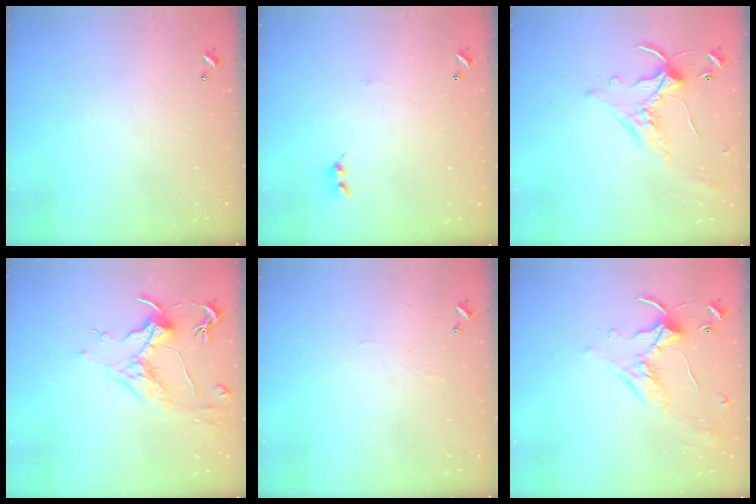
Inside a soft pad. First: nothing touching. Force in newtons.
{"total": 0.0}
{"total": 1.1, "press": 0.3, "slide": 1.0}
{"total": 1.7, "press": 1.5, "slide": 0.9}
{"total": 0.9, "press": 0.7, "slide": 0.6}
{"total": 1.2, "press": 0.6, "slide": 1.1}